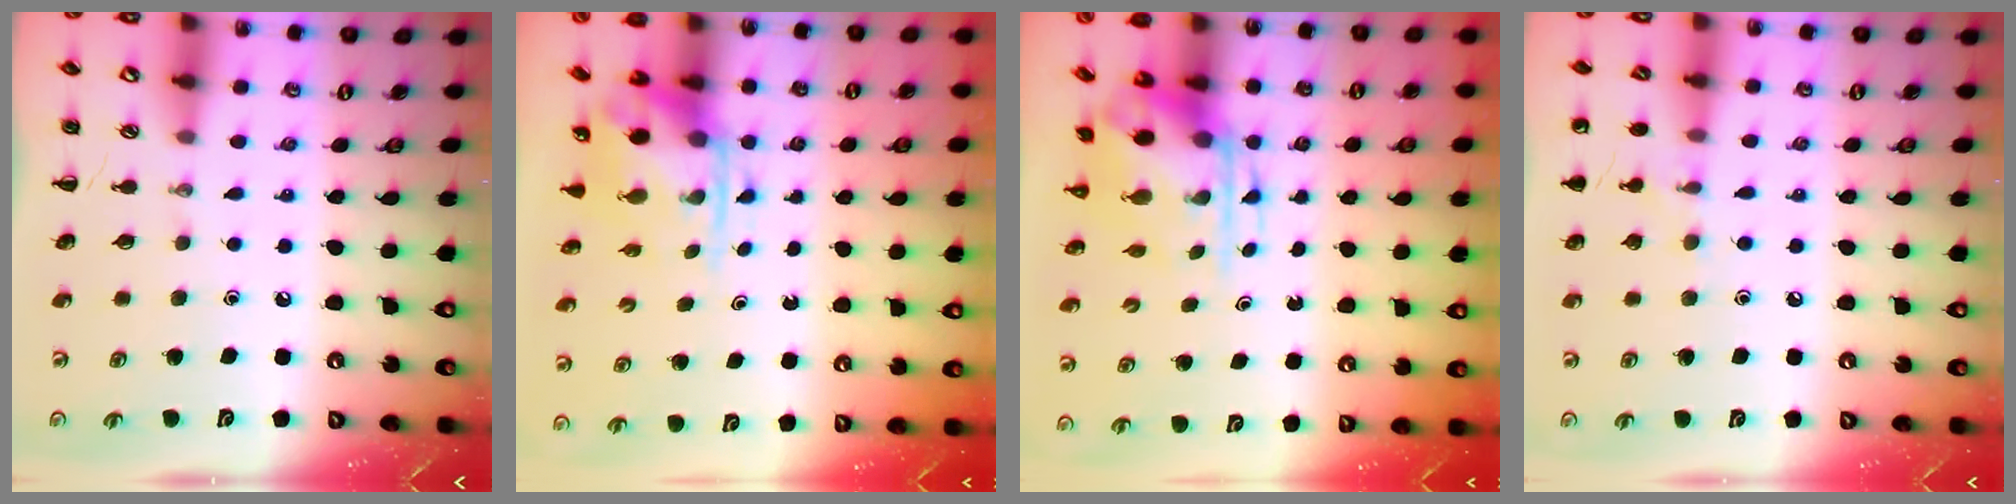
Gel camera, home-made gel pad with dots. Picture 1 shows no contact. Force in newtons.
{"total": 4.1, "press": 4.0, "slide": 0.7}
{"total": 5.7, "press": 5.5, "slide": 1.3}
{"total": 7.0, "press": 6.8, "slide": 1.8}